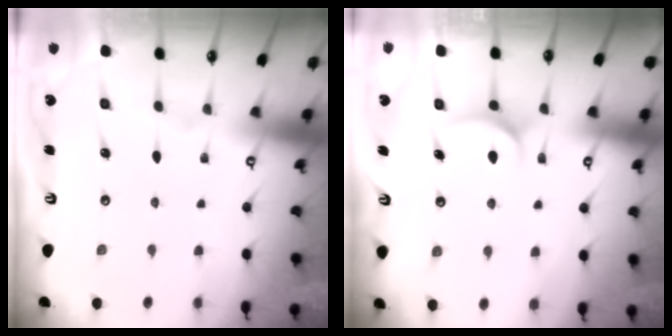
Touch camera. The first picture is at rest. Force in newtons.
{"total": 6.0, "press": 6.0, "slide": 0.2}